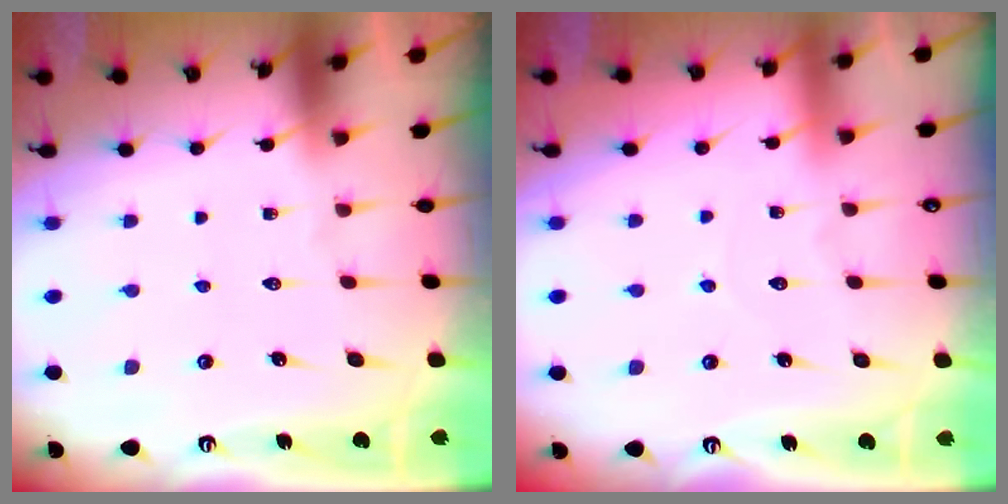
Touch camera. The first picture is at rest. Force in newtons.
{"total": 2.1, "press": 2.1, "slide": 0.2}